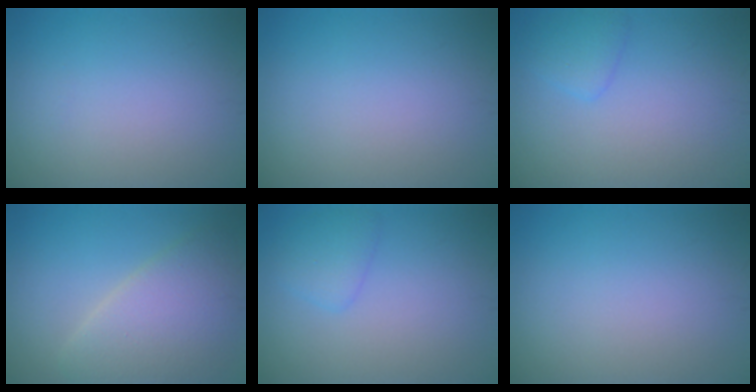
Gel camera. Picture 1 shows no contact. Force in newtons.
{"total": 0.0}
{"total": 1.7, "press": 1.7, "slide": 0.2}
{"total": 6.3, "press": 6.3, "slide": 0.3}
{"total": 1.9, "press": 1.9, "slide": 0.2}
{"total": 0.0}